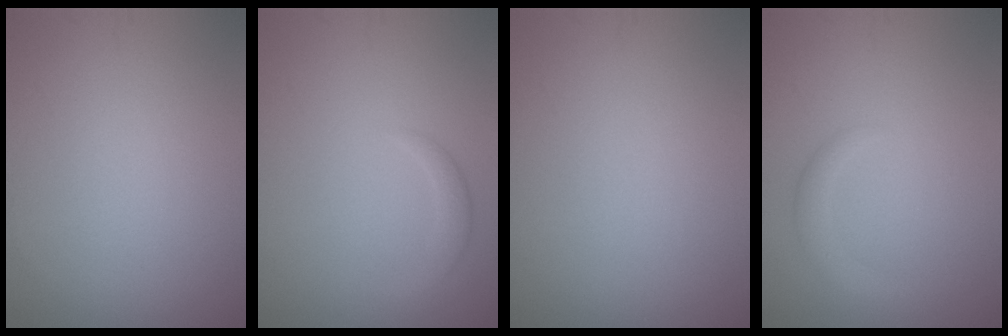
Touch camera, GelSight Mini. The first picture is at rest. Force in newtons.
{"total": 1.5, "press": 1.5, "slide": 0.1}
{"total": 0.0}
{"total": 1.6, "press": 1.6, "slide": 0.0}